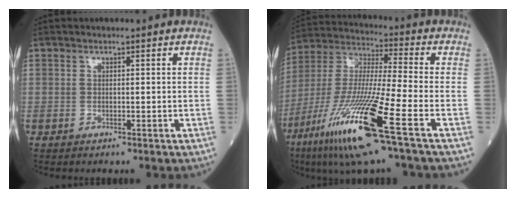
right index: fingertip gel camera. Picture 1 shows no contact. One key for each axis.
{"total": 19.5, "fx": -9.3, "fy": 0.2, "fz": 17.1, "tx": -0.370, "ty": -0.048, "tz": -0.179}